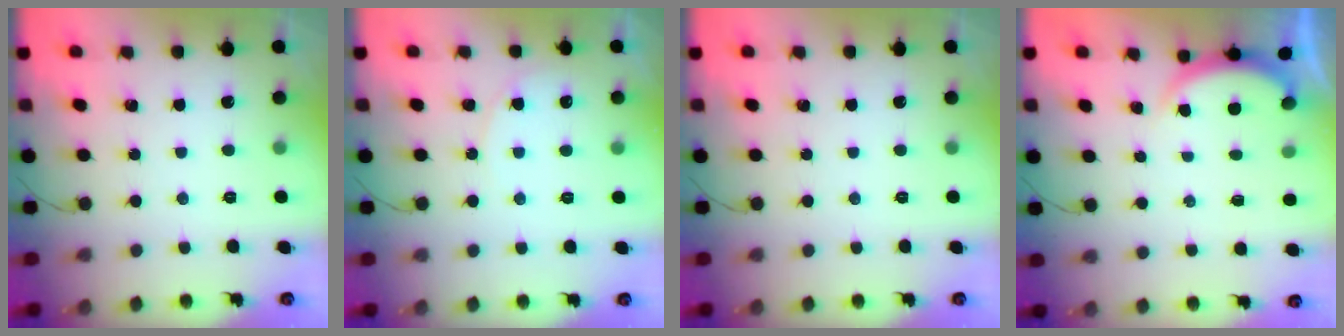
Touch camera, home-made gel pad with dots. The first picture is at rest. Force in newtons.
{"total": 5.2, "press": 5.2, "slide": 0.5}
{"total": 0.0}
{"total": 1.7, "press": 1.6, "slide": 0.5}